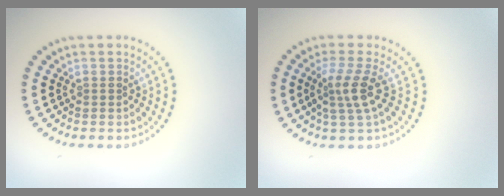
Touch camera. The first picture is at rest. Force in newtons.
{"total": 2.9, "press": 2.1, "slide": 1.9}